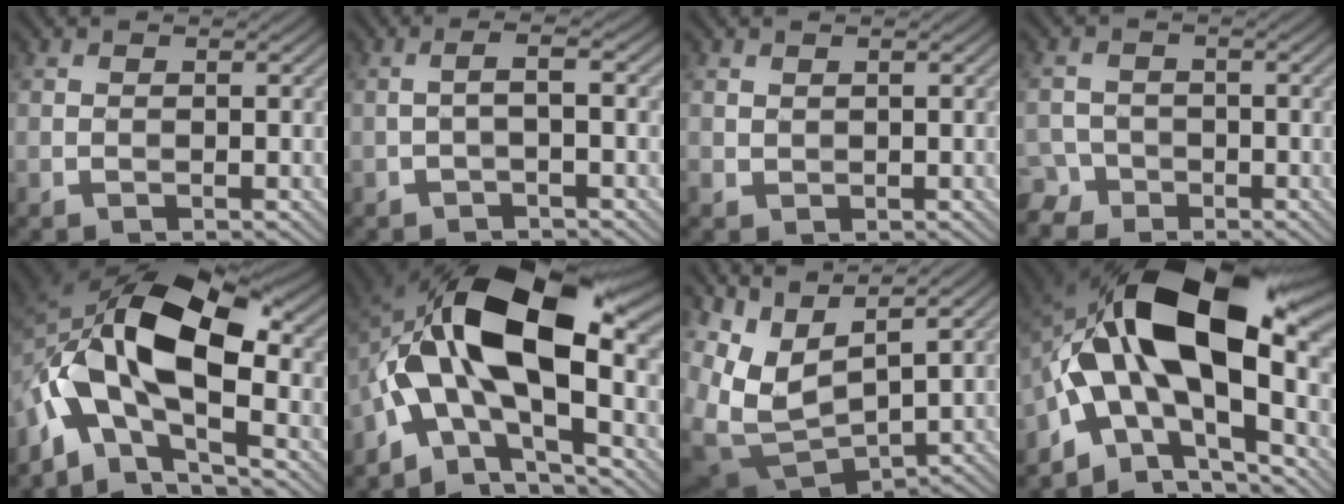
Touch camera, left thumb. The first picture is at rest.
{"total": 1.9, "force": [-0.4, 0.3, 1.8], "torque": [-0.025, 0.014, -0.017]}
{"total": 0.8, "force": [0.5, 0.6, -0.1], "torque": [0.000, -0.003, 0.015]}
{"total": 3.5, "force": [-2.5, 2.4, 0.1], "torque": [0.004, 0.000, -0.048]}
{"total": 13.5, "force": [-3.4, 7.5, 10.8], "torque": [-0.196, 0.003, -0.066]}
{"total": 15.8, "force": [-1.5, 8.0, 13.6], "torque": [-0.234, 0.014, -0.035]}
{"total": 8.8, "force": [4.4, 4.0, 6.5], "torque": [-0.168, -0.008, 0.101]}
{"total": 17.4, "force": [-0.7, 9.5, 14.5], "torque": [-0.249, 0.012, -0.022]}